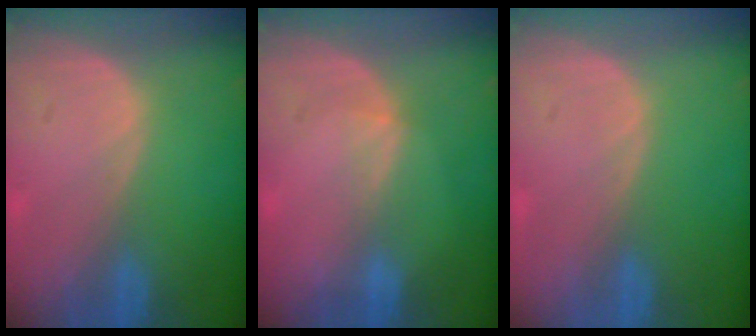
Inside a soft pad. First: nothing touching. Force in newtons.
{"total": 1.7, "press": 1.3, "slide": 1.1}
{"total": 0.0}